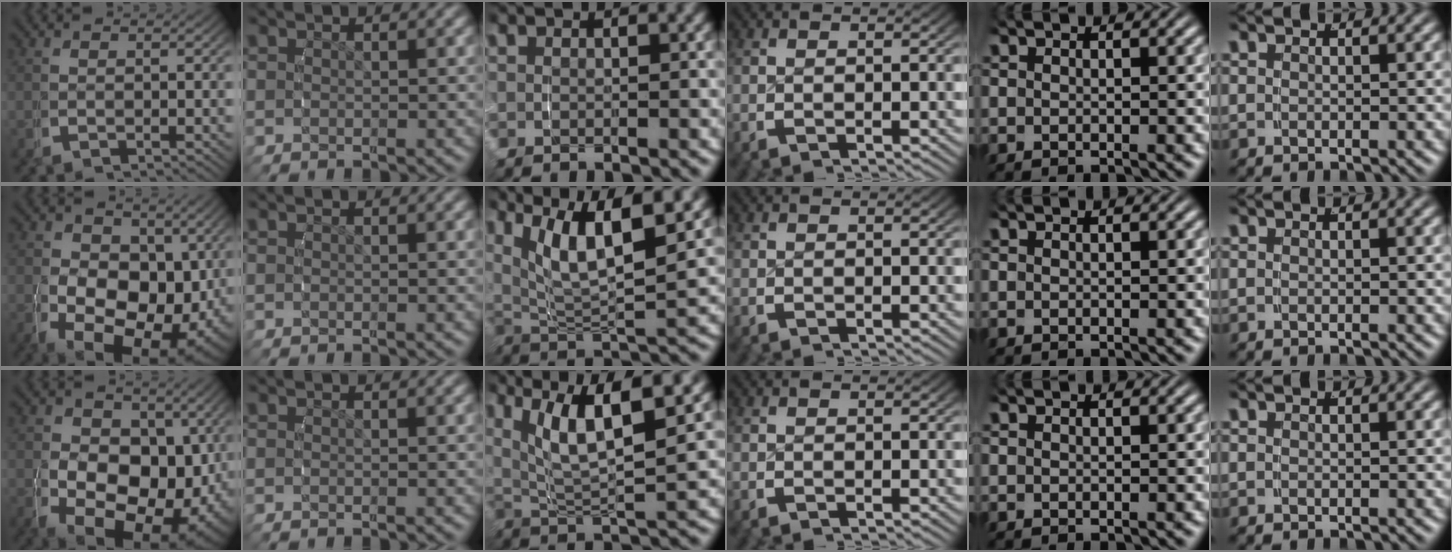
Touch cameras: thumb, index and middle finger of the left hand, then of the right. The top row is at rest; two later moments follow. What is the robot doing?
{"motion": "grasp_and_lifting", "object": "water bottle"}